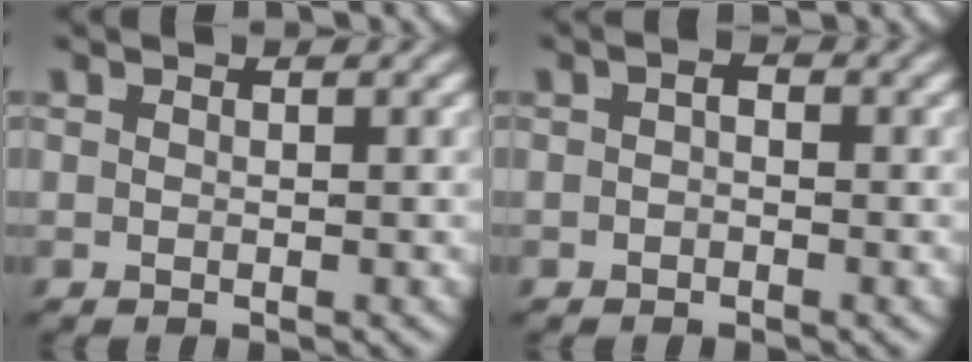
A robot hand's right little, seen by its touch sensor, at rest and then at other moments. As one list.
[{"total": 0.7, "force": [-0.4, 0.1, 0.5], "torque": [0.000, -0.002, -0.005]}]